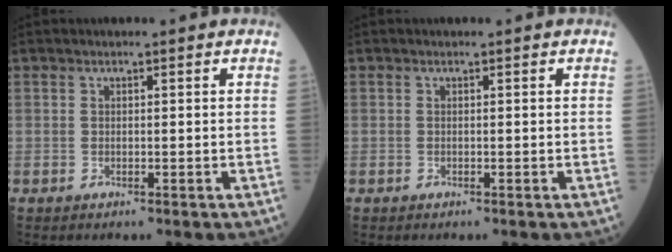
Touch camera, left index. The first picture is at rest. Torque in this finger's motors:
{"motor_torque": [0.32, -0.13, 0.02, 0.01]}